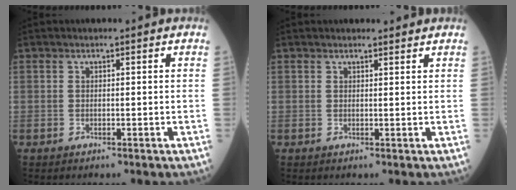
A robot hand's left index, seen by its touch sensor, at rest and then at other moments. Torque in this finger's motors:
{"motor_torque": [0.31, -0.43, -0.04, -0.01]}